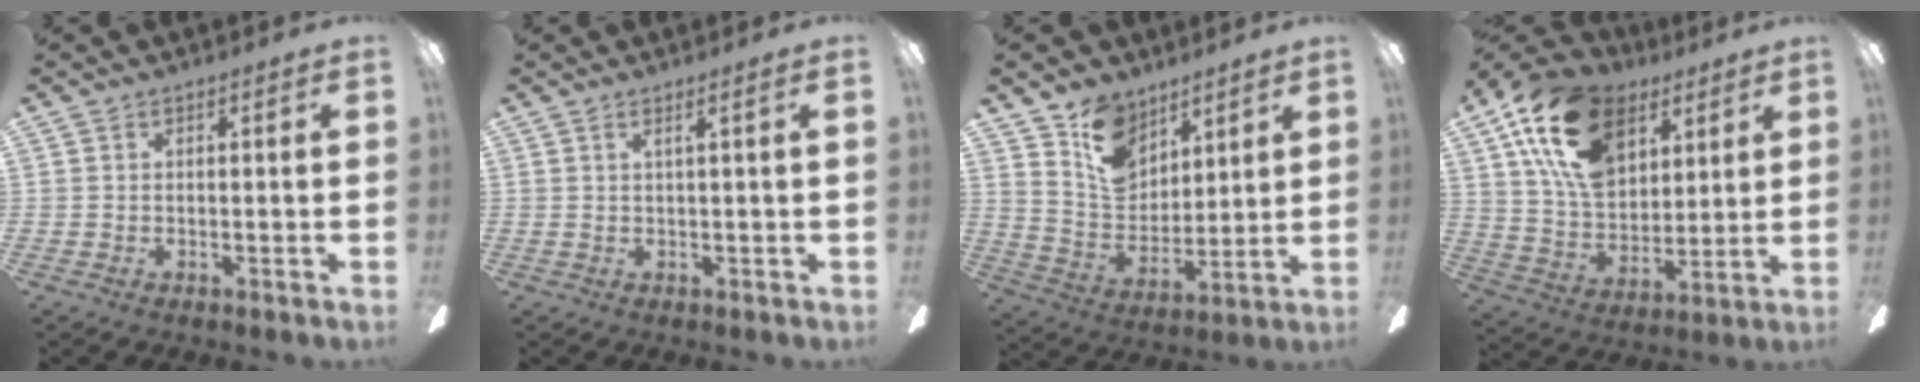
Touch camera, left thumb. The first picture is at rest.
{"total": 1.7, "force": [0.7, -0.1, 1.6], "torque": [-0.031, -0.001, 0.010]}
{"total": 12.6, "force": [8.6, 8.1, 4.3], "torque": [-0.081, -0.046, 0.168]}
{"total": 20.3, "force": [11.1, 12.7, 11.4], "torque": [-0.224, -0.037, 0.203]}